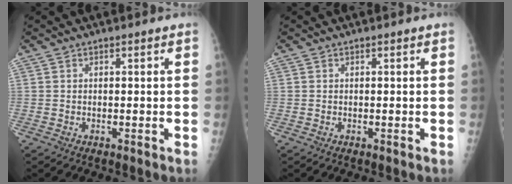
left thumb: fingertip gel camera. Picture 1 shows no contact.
{"total": 0.0}